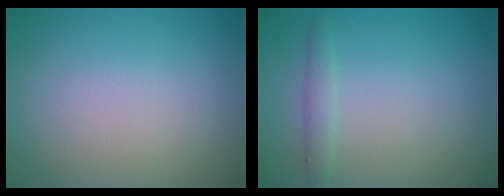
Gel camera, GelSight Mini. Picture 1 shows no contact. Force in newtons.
{"total": 1.3, "press": 1.3, "slide": 0.2}